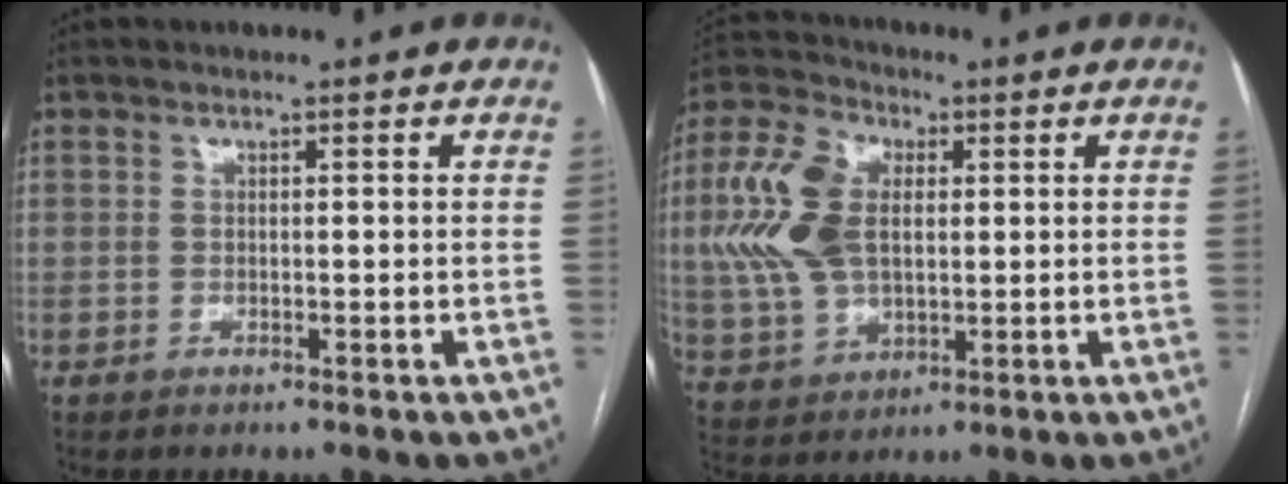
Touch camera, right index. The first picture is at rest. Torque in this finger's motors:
{"motor_torque": [1.94, 0.20, 0.93, 0.21]}